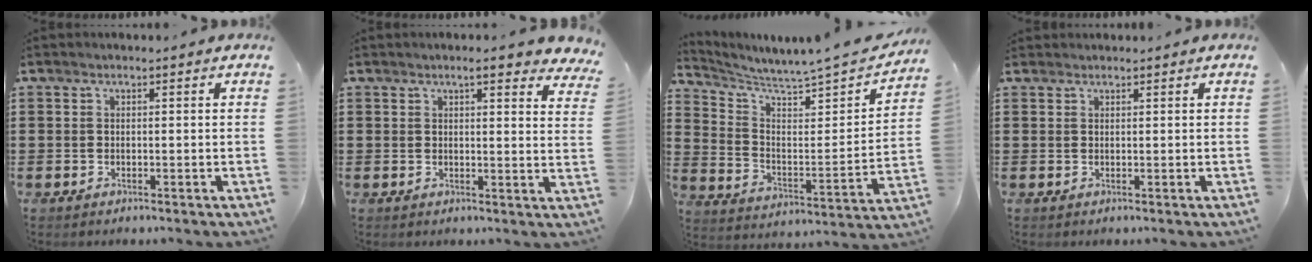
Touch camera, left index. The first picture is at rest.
{"total": 4.3, "force": [3.4, 0.2, 2.6], "torque": [-0.044, -0.013, 0.056]}
{"total": 3.6, "force": [3.3, 0.1, 1.4], "torque": [-0.051, -0.045, 0.046]}
{"total": 1.0, "force": [1.0, 0.2, 0.0], "torque": [-0.002, -0.001, 0.020]}